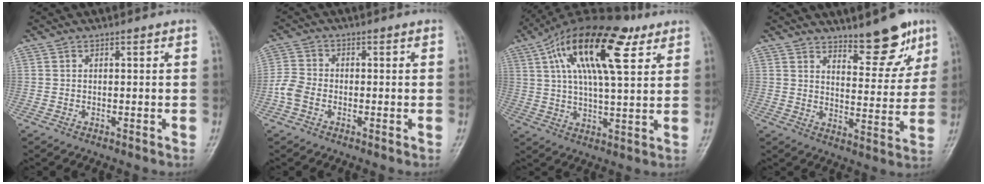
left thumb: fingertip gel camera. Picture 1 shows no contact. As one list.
[{"total": 4.2, "force": [-1.7, 3.0, 2.3], "torque": [-0.049, 0.006, -0.042]}, {"total": 20.7, "force": [9.0, 7.9, 17.0], "torque": [-0.282, 0.000, 0.149]}, {"total": 10.3, "force": [7.3, 3.6, 6.2], "torque": [-0.057, -0.056, 0.114]}]